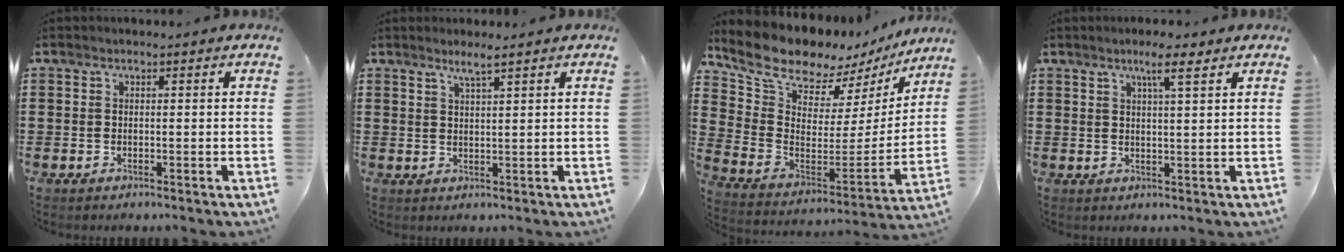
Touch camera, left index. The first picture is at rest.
{"total": 2.5, "force": [2.0, -0.1, 1.6], "torque": [-0.033, 0.000, 0.035]}
{"total": 10.6, "force": [9.6, 3.4, 3.0], "torque": [-0.106, -0.069, 0.170]}
{"total": 4.4, "force": [3.0, 0.3, 3.2], "torque": [-0.062, 0.000, 0.048]}